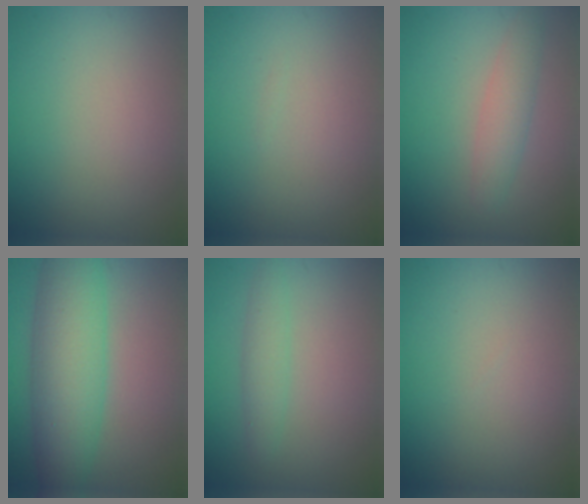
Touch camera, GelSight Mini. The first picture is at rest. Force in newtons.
{"total": 0.0}
{"total": 2.5, "press": 2.5, "slide": 0.1}
{"total": 8.1, "press": 8.1, "slide": 0.2}
{"total": 1.9, "press": 1.9, "slide": 0.1}
{"total": 0.0}